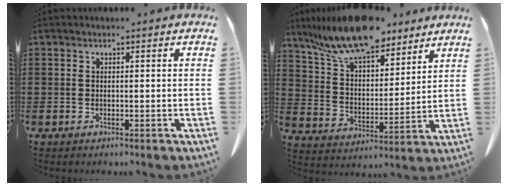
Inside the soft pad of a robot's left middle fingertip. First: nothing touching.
{"total": 12.4, "force": [10.2, 3.6, 6.0], "torque": [-0.138, -0.039, 0.184]}